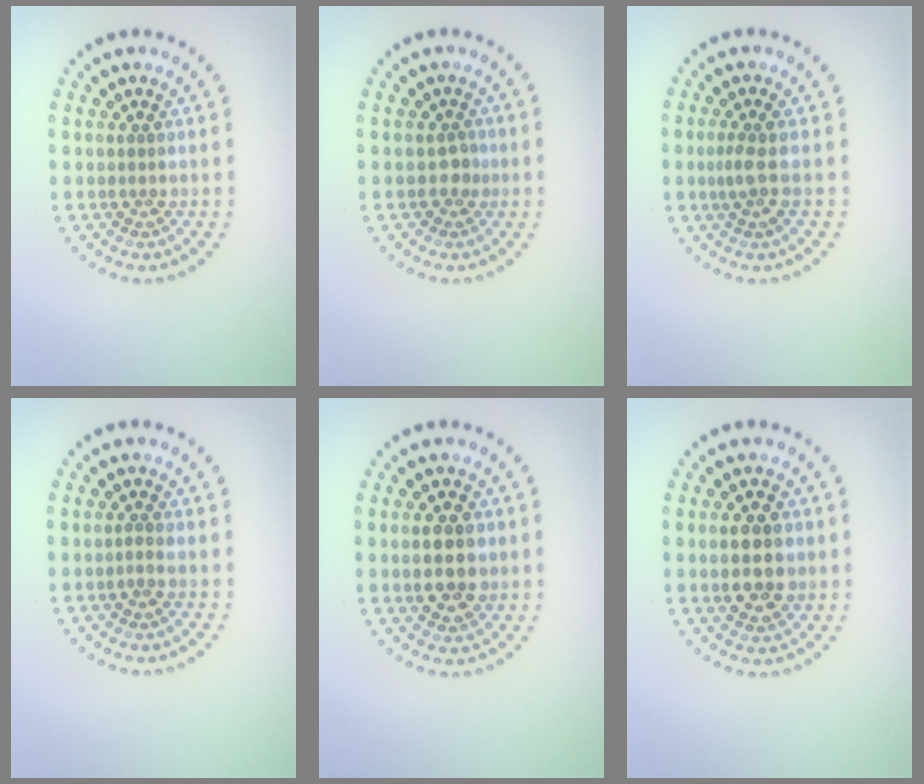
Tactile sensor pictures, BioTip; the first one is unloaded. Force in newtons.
{"total": 1.0, "press": 0.9, "slide": 0.5}
{"total": 1.9, "press": 1.4, "slide": 1.2}
{"total": 0.5, "press": 0.2, "slide": 0.5}
{"total": 3.9, "press": 3.9, "slide": 0.0}
{"total": 4.5, "press": 4.5, "slide": 0.1}